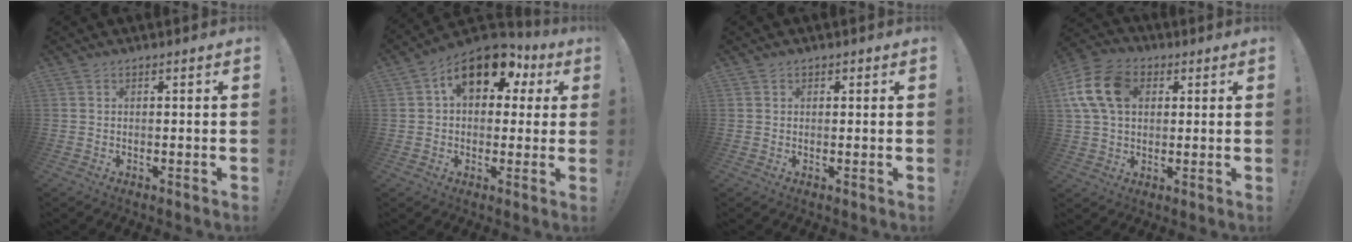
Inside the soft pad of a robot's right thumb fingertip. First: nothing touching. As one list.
[{"total": 15.2, "force": [6.3, 9.0, 10.5], "torque": [-0.155, -0.020, 0.112]}, {"total": 0.8, "force": [0.3, 0.8, 0.1], "torque": [0.003, 0.000, 0.004]}, {"total": 14.5, "force": [4.0, 10.5, 9.3], "torque": [-0.176, 0.004, 0.078]}]